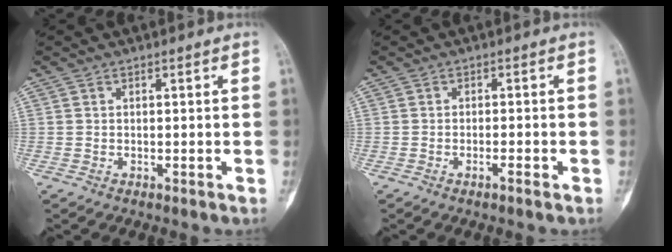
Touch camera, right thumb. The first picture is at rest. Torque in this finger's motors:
{"motor_torque": [-0.29, -0.38, 0.03, -0.05, -0.04]}